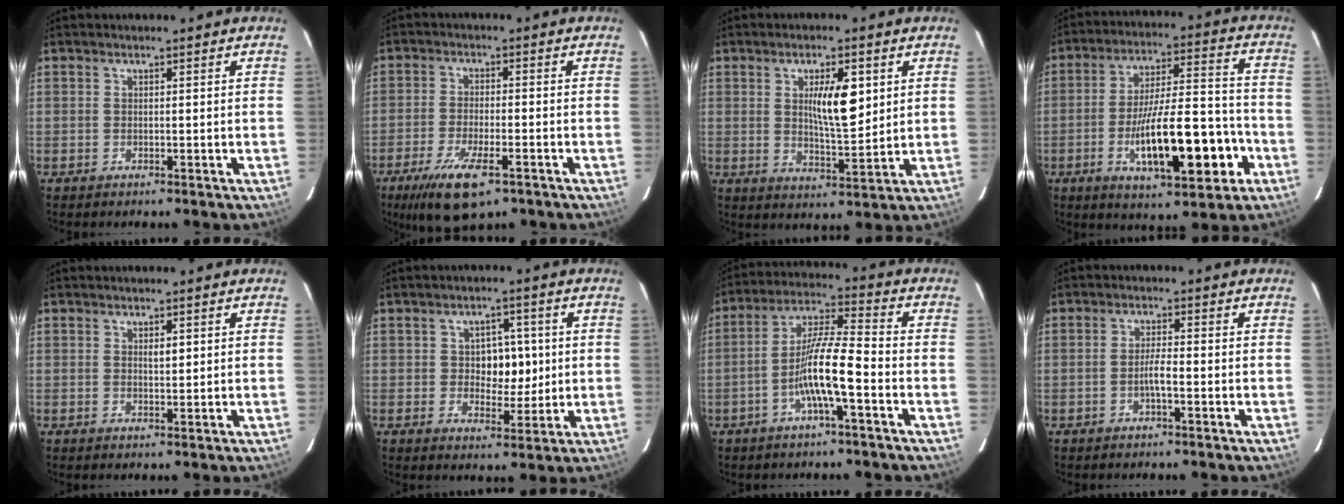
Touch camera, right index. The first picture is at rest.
{"total": 9.3, "force": [-5.7, 2.4, 7.0], "torque": [-0.129, -0.018, -0.092]}
{"total": 7.9, "force": [2.2, 1.9, 7.3], "torque": [-0.121, -0.003, 0.041]}
{"total": 17.3, "force": [-6.1, 4.1, 15.7], "torque": [-0.259, 0.010, -0.088]}
{"total": 1.4, "force": [0.5, 0.5, 1.1], "torque": [-0.019, -0.001, 0.008]}
{"total": 5.8, "force": [0.6, 3.8, 4.3], "torque": [-0.055, 0.011, 0.015]}
{"total": 10.0, "force": [-3.4, 0.7, 9.4], "torque": [-0.179, 0.012, -0.066]}
{"total": 2.5, "force": [-0.9, 0.2, 2.3], "torque": [-0.040, 0.002, -0.018]}